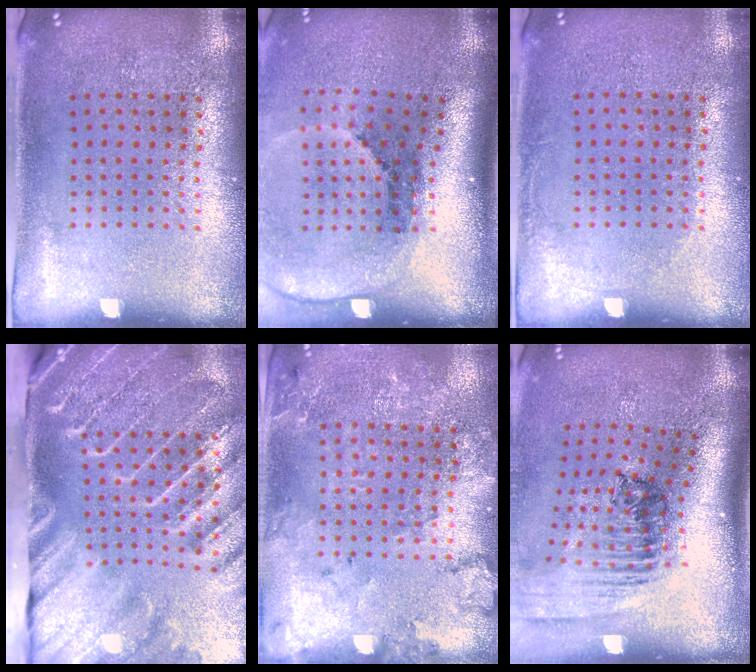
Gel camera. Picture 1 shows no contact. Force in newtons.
{"total": 2.8, "press": 1.9, "slide": 2.1}
{"total": 0.7, "press": 0.7, "slide": 0.1}
{"total": 4.4, "press": 3.4, "slide": 2.8}
{"total": 1.7, "press": 1.7, "slide": 0.2}
{"total": 2.4, "press": 1.7, "slide": 1.7}